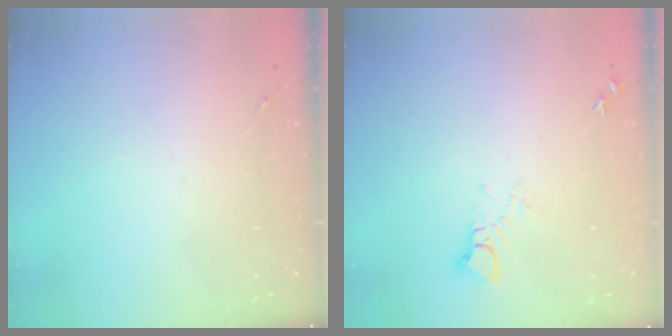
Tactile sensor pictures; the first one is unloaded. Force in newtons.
{"total": 5.9, "press": 5.9, "slide": 0.6}